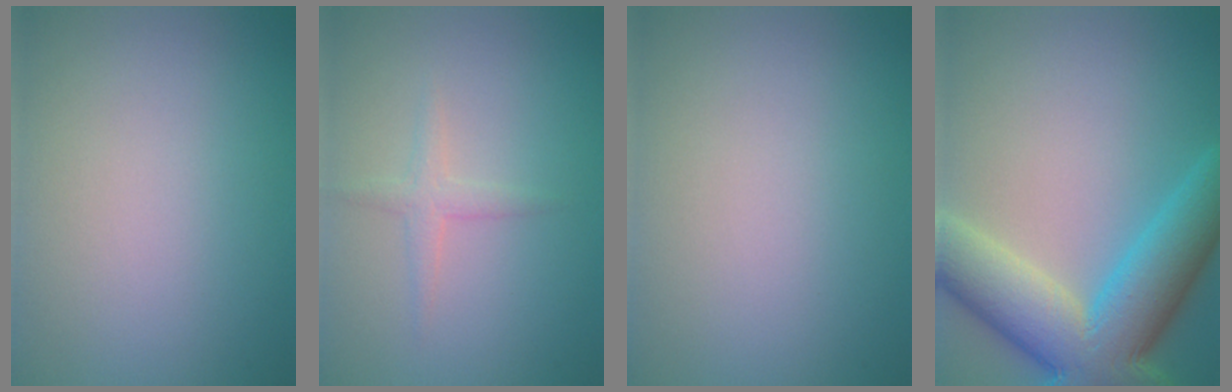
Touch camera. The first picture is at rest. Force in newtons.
{"total": 1.4, "press": 1.4, "slide": 0.1}
{"total": 0.0}
{"total": 11.8, "press": 11.8, "slide": 0.7}